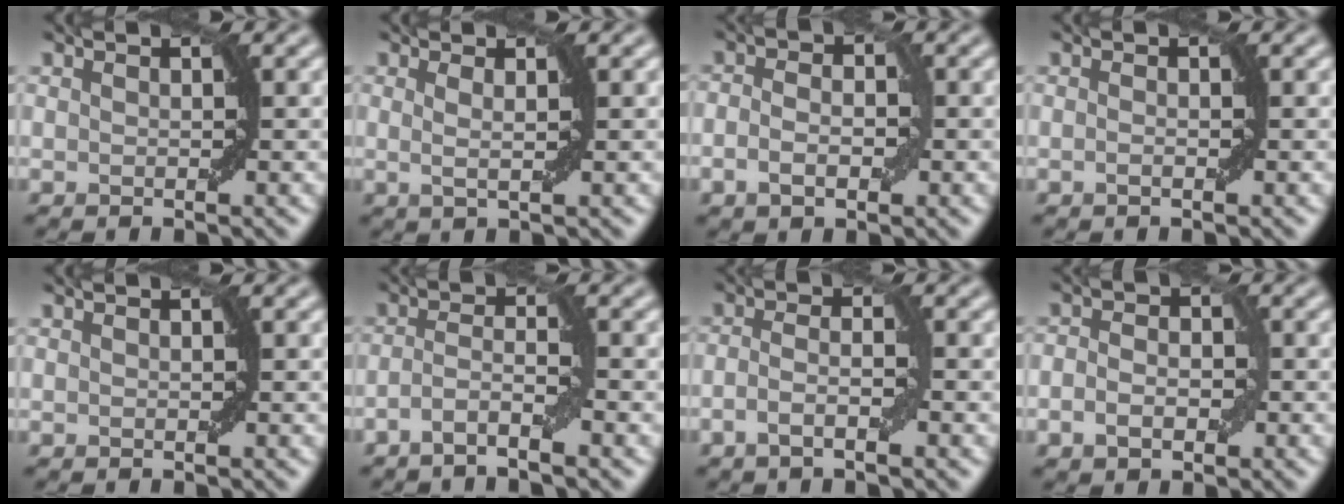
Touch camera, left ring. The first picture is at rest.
{"total": 1.5, "force": [0.4, 0.3, 1.4], "torque": [-0.023, -0.001, 0.003]}
{"total": 2.8, "force": [-0.7, 1.6, 2.1], "torque": [-0.033, 0.002, -0.013]}
{"total": 0.6, "force": [-0.3, 0.1, 0.6], "torque": [-0.011, 0.000, -0.004]}
{"total": 0.0}
{"total": 2.4, "force": [-1.5, 0.2, 1.9], "torque": [-0.038, 0.006, -0.036]}
{"total": 2.3, "force": [-1.1, 0.5, 2.0], "torque": [-0.041, 0.004, -0.025]}
{"total": 2.7, "force": [-0.8, 1.9, 1.9], "torque": [-0.026, 0.000, -0.020]}